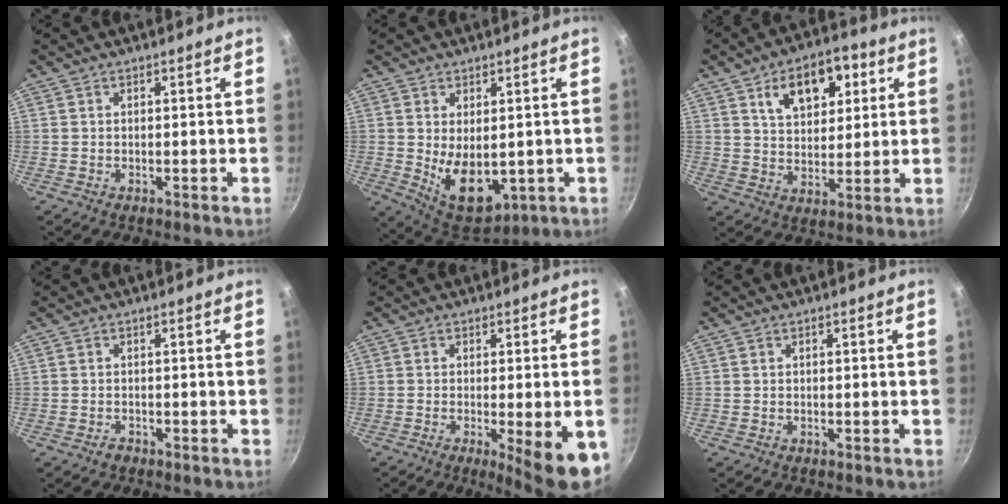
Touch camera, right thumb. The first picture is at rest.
{"total": 10.9, "force": [-1.1, 6.3, 8.9], "torque": [-0.125, -0.014, 0.009]}
{"total": 12.9, "force": [5.3, 7.8, 8.9], "torque": [-0.096, -0.008, 0.086]}
{"total": 1.2, "force": [-0.9, 0.7, 0.4], "torque": [-0.007, 0.003, -0.017]}
{"total": 11.4, "force": [-4.4, 2.6, 10.2], "torque": [-0.115, -0.012, -0.055]}
{"total": 0.0}